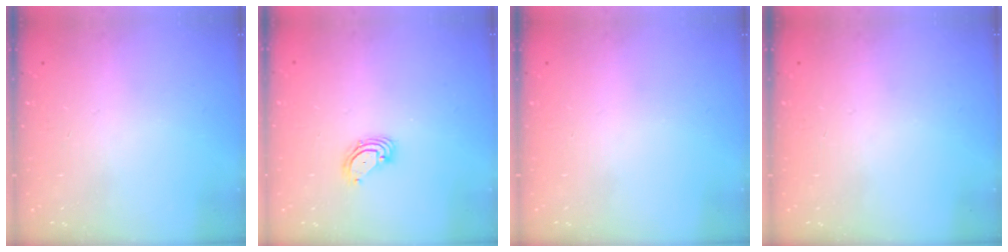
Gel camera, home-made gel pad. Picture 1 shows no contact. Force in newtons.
{"total": 3.6, "press": 3.6, "slide": 0.3}
{"total": 0.0}
{"total": 0.0}